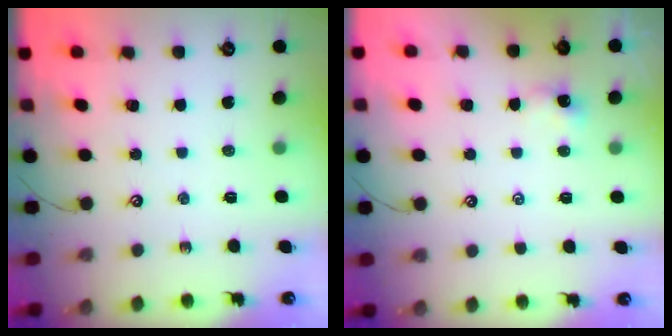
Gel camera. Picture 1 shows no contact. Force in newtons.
{"total": 2.6, "press": 2.6, "slide": 0.2}